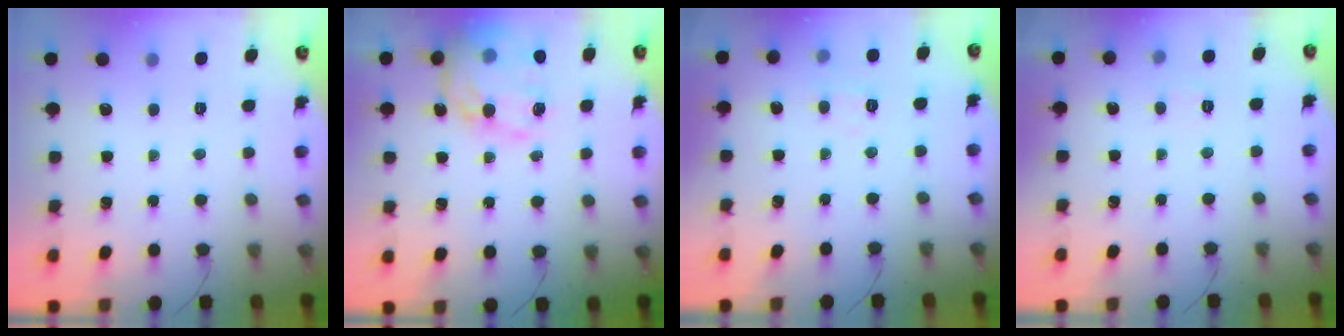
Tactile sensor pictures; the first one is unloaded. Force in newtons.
{"total": 20.4, "press": 19.9, "slide": 4.6}
{"total": 3.9, "press": 3.7, "slide": 1.3}
{"total": 2.0, "press": 1.7, "slide": 1.0}